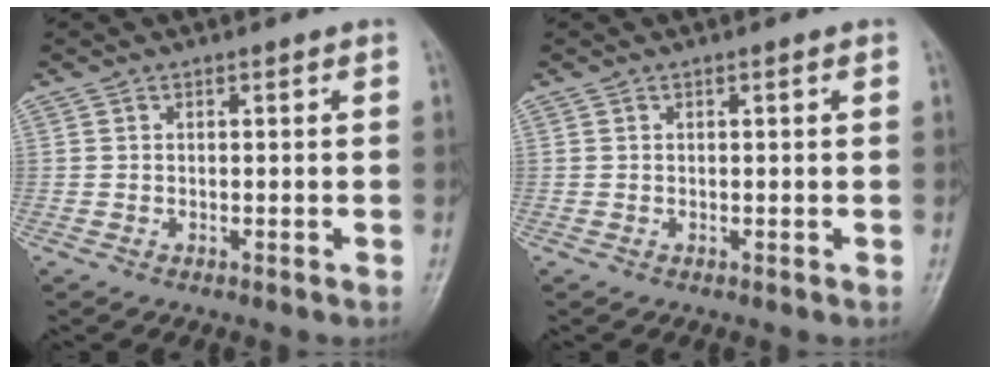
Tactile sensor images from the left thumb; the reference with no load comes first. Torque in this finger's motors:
{"motor_torque": [-0.17, -0.09, -0.31, -0.12, 0.02]}